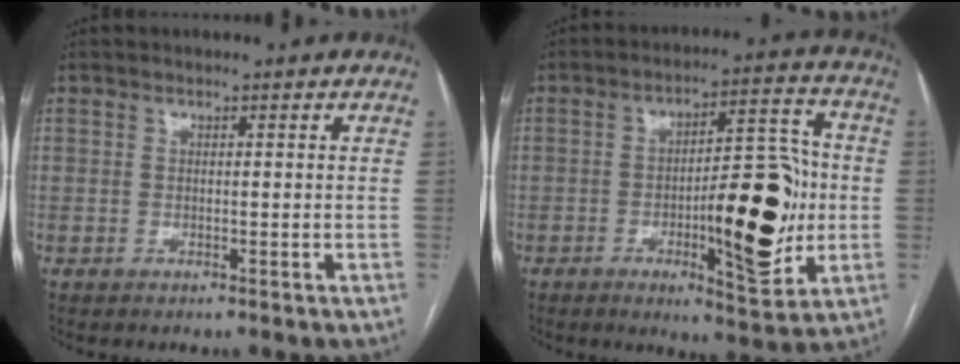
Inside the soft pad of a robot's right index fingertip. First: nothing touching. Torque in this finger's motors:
{"motor_torque": [1.07, 0.37, 0.42, 0.13]}